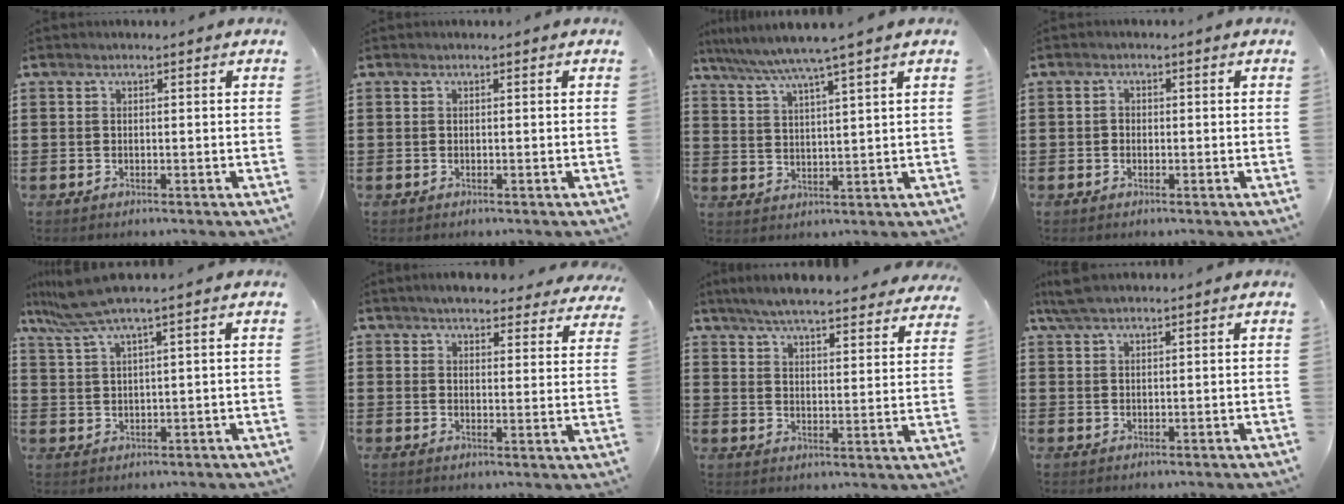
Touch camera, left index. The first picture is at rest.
{"total": 0.0}
{"total": 5.6, "force": [4.6, -1.1, 3.1], "torque": [-0.075, -0.023, 0.076]}
{"total": 1.0, "force": [-0.2, 0.8, 0.6], "torque": [-0.013, 0.004, -0.004]}
{"total": 5.5, "force": [3.7, -0.1, 4.1], "torque": [-0.098, -0.004, 0.064]}
{"total": 4.5, "force": [4.3, 0.6, 1.0], "torque": [-0.027, -0.017, 0.077]}
{"total": 5.9, "force": [5.6, 0.1, 1.7], "torque": [-0.057, -0.028, 0.098]}
{"total": 3.4, "force": [2.6, 0.7, 2.0], "torque": [-0.044, 0.004, 0.049]}